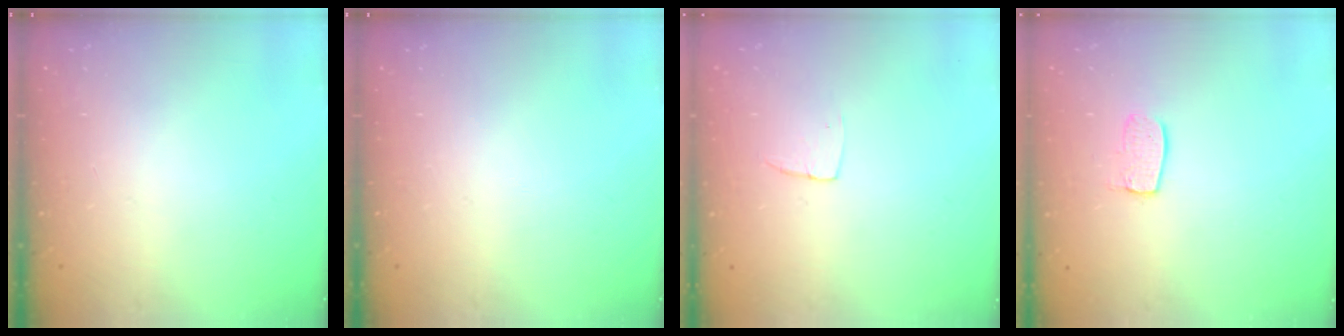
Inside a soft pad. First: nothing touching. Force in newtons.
{"total": 0.0}
{"total": 4.0, "press": 4.0, "slide": 0.2}
{"total": 7.1, "press": 7.1, "slide": 0.3}